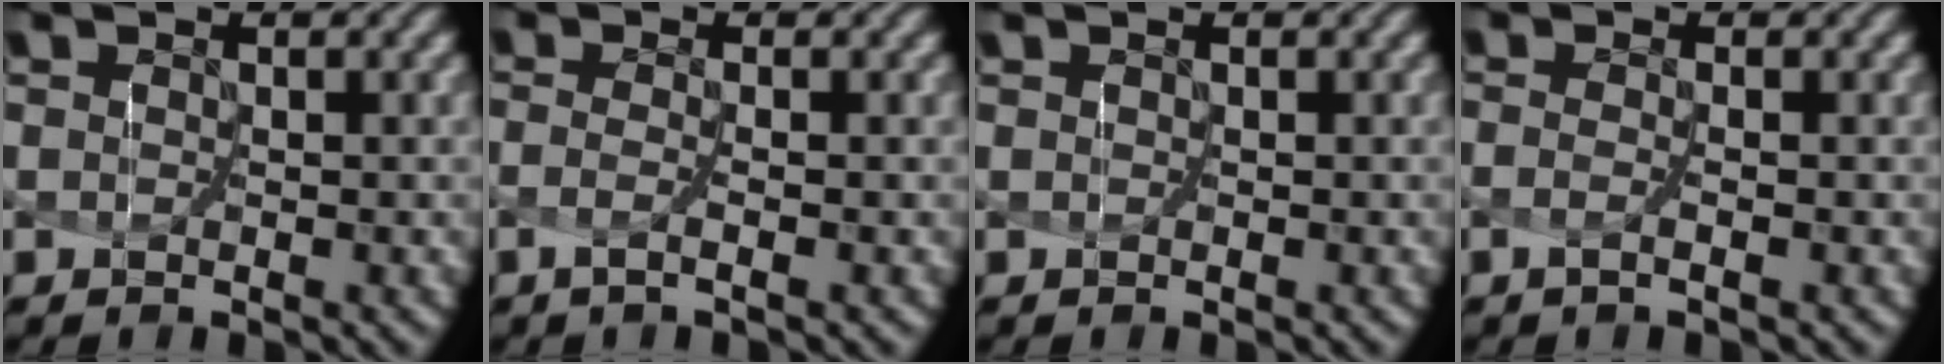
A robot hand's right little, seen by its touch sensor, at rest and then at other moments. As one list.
[{"total": 1.3, "force": [-1.0, -0.5, 0.7], "torque": [-0.033, -0.008, -0.011]}, {"total": 0.0}, {"total": 1.0, "force": [-0.8, -0.4, 0.4], "torque": [-0.022, -0.006, -0.006]}]